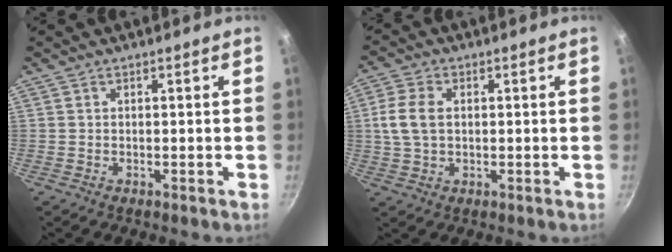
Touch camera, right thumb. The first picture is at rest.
{"total": 6.9, "force": [0.8, 4.6, 5.1], "torque": [-0.097, 0.010, 0.014]}